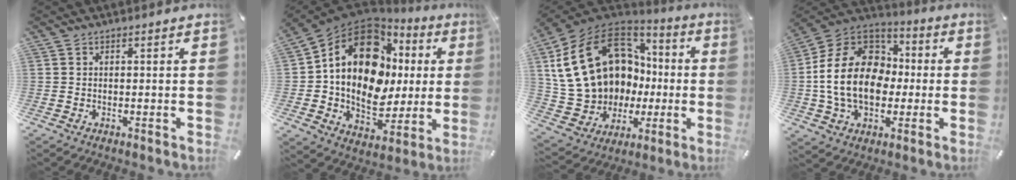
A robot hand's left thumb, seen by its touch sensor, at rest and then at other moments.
{"total": 20.3, "force": [4.1, 15.1, 12.9], "torque": [-0.222, -0.022, 0.072]}
{"total": 22.3, "force": [5.1, 18.0, 12.1], "torque": [-0.267, -0.034, 0.130]}
{"total": 19.2, "force": [-2.0, 14.8, 12.0], "torque": [-0.254, 0.022, -0.035]}